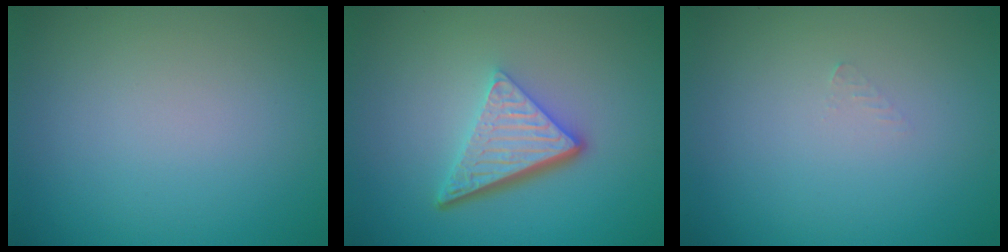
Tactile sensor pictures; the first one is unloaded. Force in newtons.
{"total": 5.4, "press": 3.6, "slide": 4.0}
{"total": 0.7, "press": 0.7, "slide": 0.1}